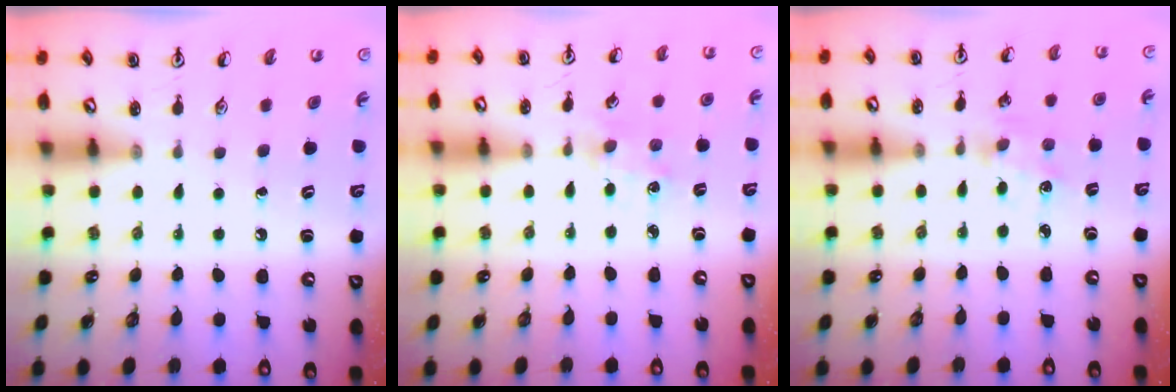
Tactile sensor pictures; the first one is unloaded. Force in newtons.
{"total": 2.8, "press": 2.8, "slide": 0.4}
{"total": 1.9, "press": 1.8, "slide": 0.3}